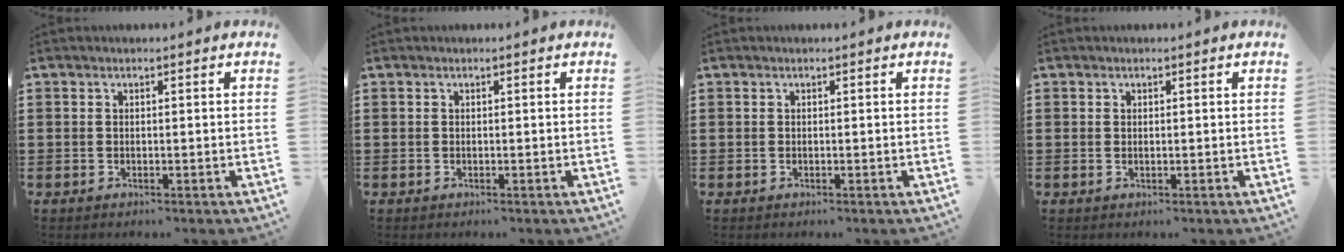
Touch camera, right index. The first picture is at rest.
{"total": 0.0}
{"total": 0.0}
{"total": 0.0}